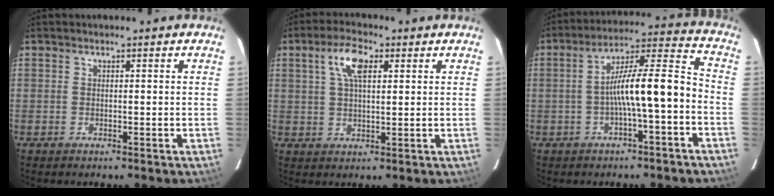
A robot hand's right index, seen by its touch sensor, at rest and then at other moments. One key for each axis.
{"total": 6.6, "fx": 2.7, "fy": 2.6, "fz": 5.4, "tx": -0.099, "ty": 0.014, "tz": 0.049}
{"total": 11.4, "fx": -3.4, "fy": 1.2, "fz": 10.8, "tx": -0.176, "ty": 0.028, "tz": -0.048}